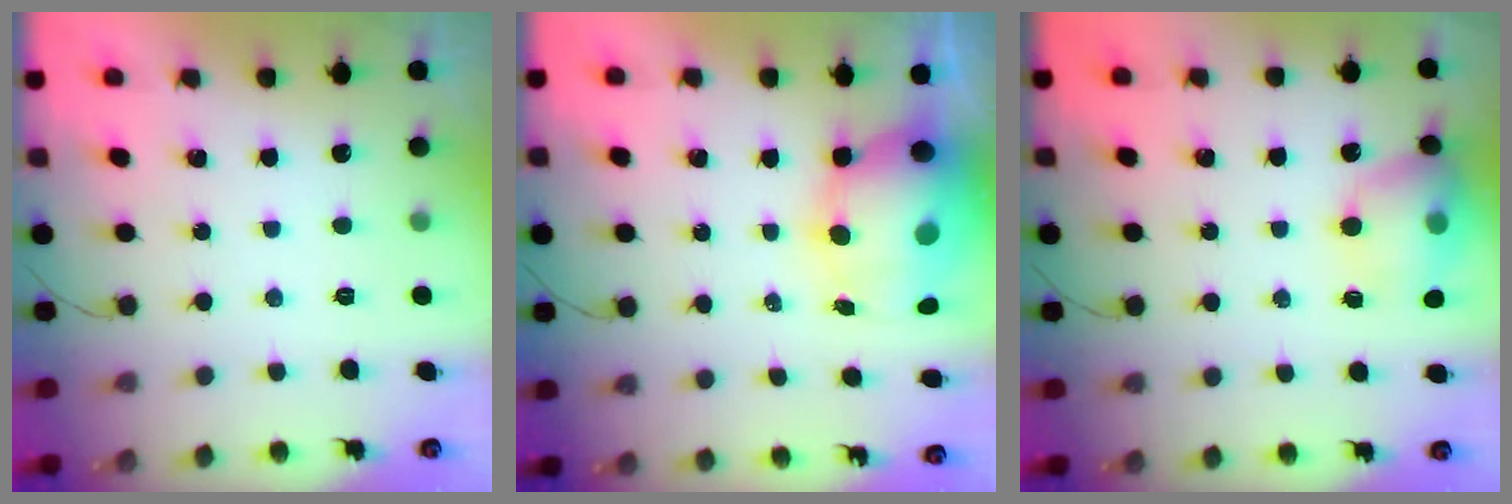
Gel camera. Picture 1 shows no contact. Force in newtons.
{"total": 11.5, "press": 11.1, "slide": 3.0}
{"total": 15.6, "press": 15.4, "slide": 2.1}